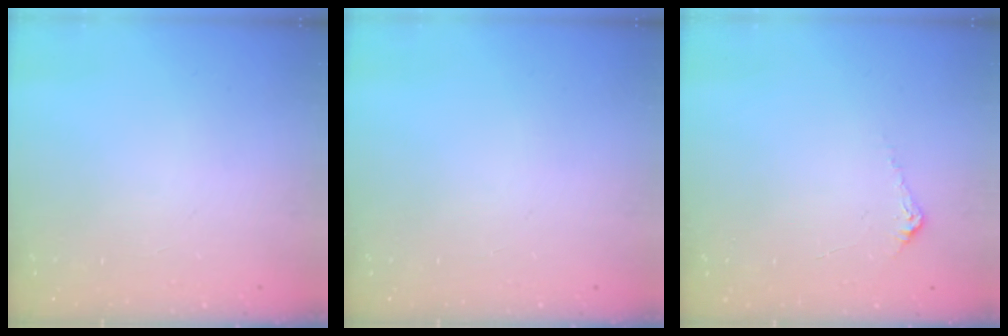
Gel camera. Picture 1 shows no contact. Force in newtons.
{"total": 0.0}
{"total": 4.8, "press": 4.8, "slide": 0.4}